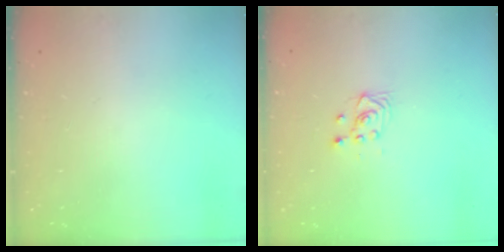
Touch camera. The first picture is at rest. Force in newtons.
{"total": 3.6, "press": 3.4, "slide": 1.4}